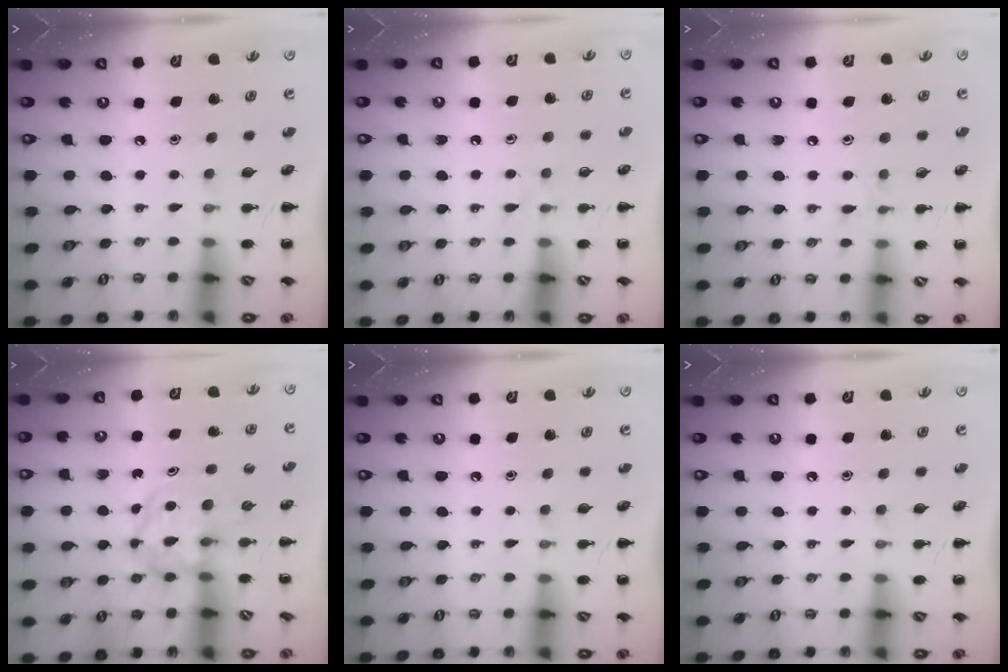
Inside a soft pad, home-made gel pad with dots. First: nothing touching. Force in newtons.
{"total": 3.0, "press": 2.7, "slide": 1.2}
{"total": 6.5, "press": 6.1, "slide": 2.4}
{"total": 3.9, "press": 3.9, "slide": 0.5}
{"total": 0.0}
{"total": 0.0}